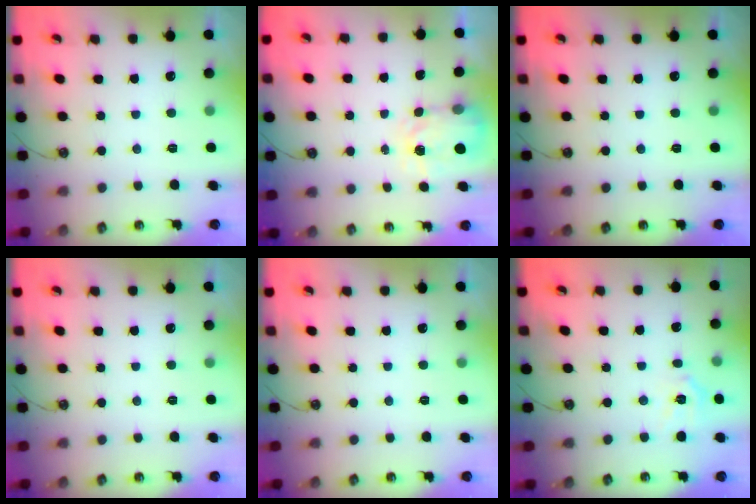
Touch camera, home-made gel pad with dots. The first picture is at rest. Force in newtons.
{"total": 3.9, "press": 3.8, "slide": 0.6}
{"total": 0.0}
{"total": 0.0}
{"total": 0.0}
{"total": 6.9, "press": 6.9, "slide": 0.7}